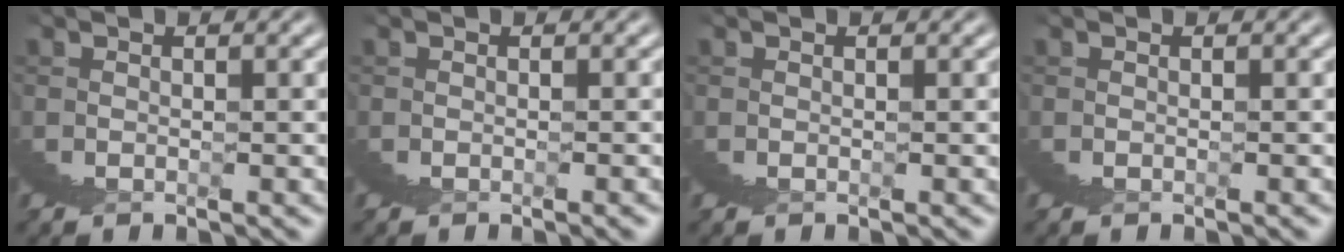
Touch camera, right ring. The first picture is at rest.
{"total": 1.1, "force": [0.3, -0.9, -0.6], "torque": [0.013, 0.008, 0.002]}
{"total": 0.0}
{"total": 0.6, "force": [0.2, -0.4, -0.3], "torque": [0.006, 0.004, 0.002]}